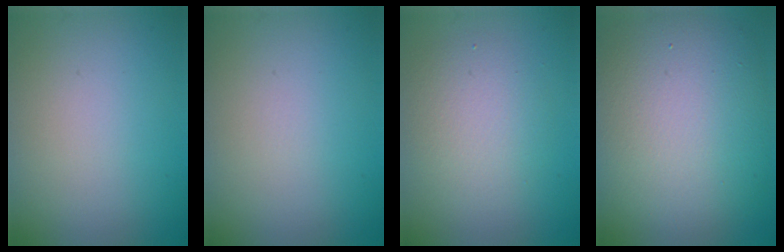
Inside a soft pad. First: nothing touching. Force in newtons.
{"total": 0.0}
{"total": 3.8, "press": 3.8, "slide": 0.2}
{"total": 12.3, "press": 12.3, "slide": 0.7}